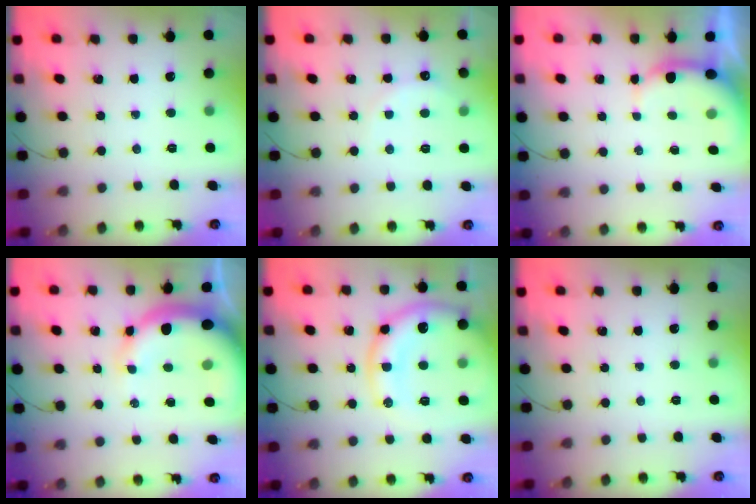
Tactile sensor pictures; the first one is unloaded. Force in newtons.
{"total": 6.1, "press": 6.0, "slide": 1.3}
{"total": 4.8, "press": 4.8, "slide": 0.7}
{"total": 11.7, "press": 11.4, "slide": 2.5}
{"total": 15.4, "press": 15.3, "slide": 2.2}
{"total": 0.0}